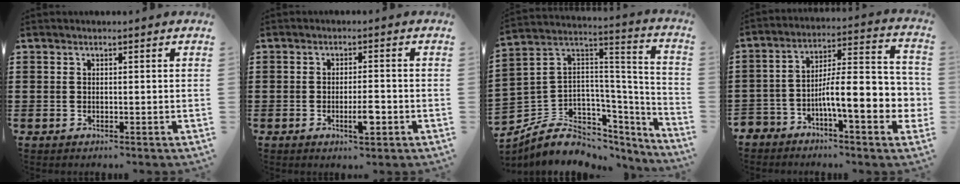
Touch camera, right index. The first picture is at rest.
{"total": 4.0, "force": [-1.6, 1.0, 3.6], "torque": [-0.065, -0.002, -0.029]}
{"total": 7.4, "force": [-4.3, 5.6, 2.0], "torque": [-0.066, -0.013, -0.075]}
{"total": 10.4, "force": [-3.8, 2.8, 9.2], "torque": [-0.156, -0.026, -0.076]}